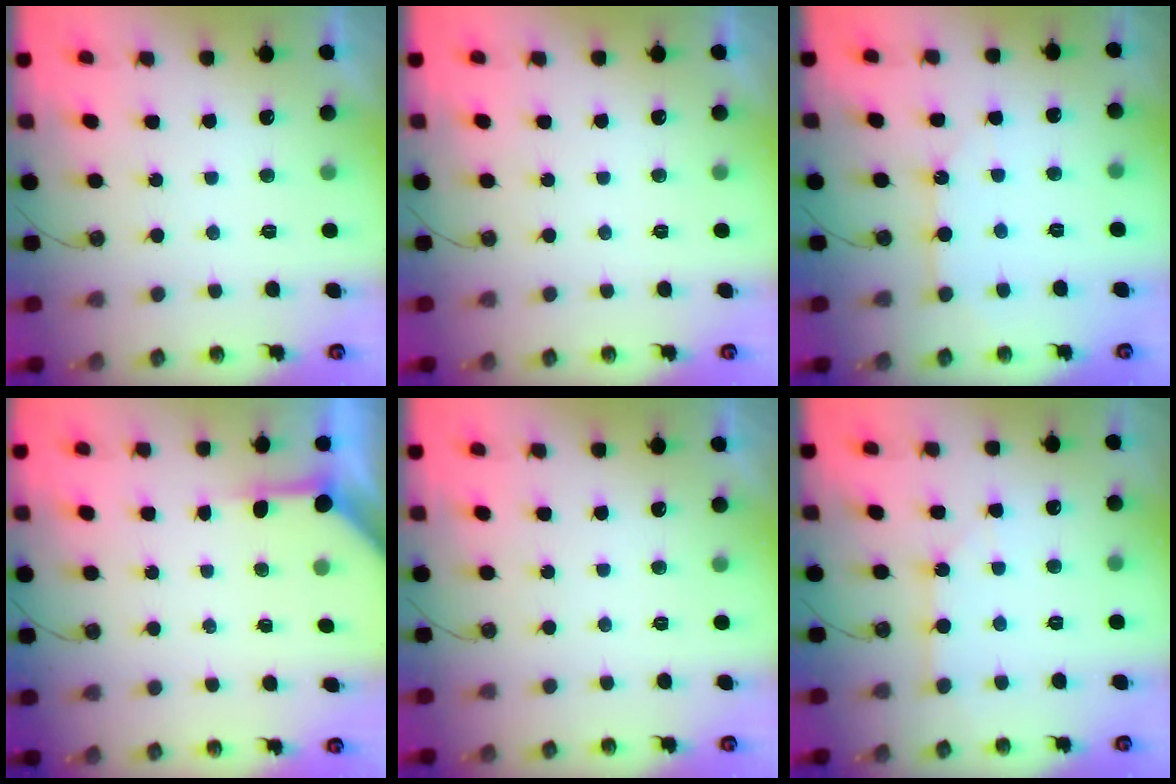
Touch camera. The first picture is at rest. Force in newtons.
{"total": 0.0}
{"total": 6.1, "press": 6.1, "slide": 0.1}
{"total": 3.9, "press": 3.8, "slide": 0.4}
{"total": 0.0}
{"total": 1.8, "press": 1.8, "slide": 0.3}